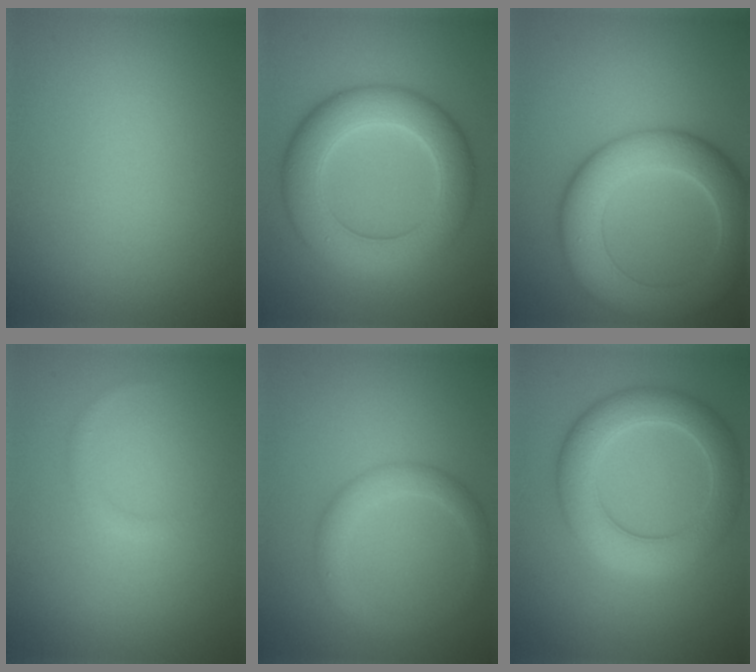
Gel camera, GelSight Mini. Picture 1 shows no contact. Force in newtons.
{"total": 7.9, "press": 7.8, "slide": 0.4}
{"total": 8.5, "press": 8.4, "slide": 0.5}
{"total": 0.8, "press": 0.8, "slide": 0.2}
{"total": 2.8, "press": 2.8, "slide": 0.1}
{"total": 6.3, "press": 6.3, "slide": 0.5}